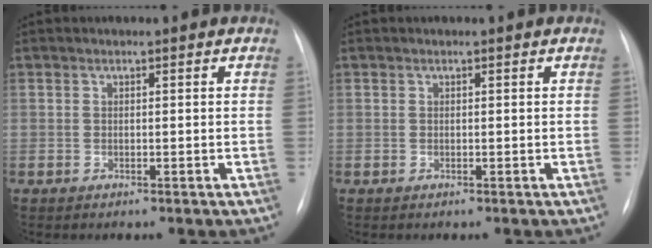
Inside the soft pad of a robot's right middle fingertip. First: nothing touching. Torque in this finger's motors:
{"motor_torque": [0.00, 0.00, 0.00, 0.00]}